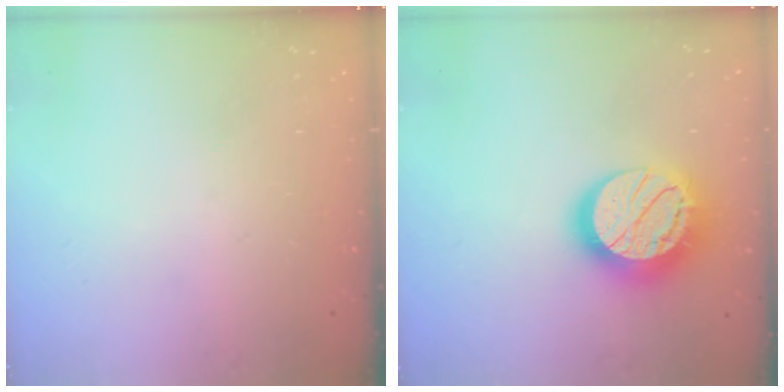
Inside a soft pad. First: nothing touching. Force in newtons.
{"total": 19.3, "press": 19.2, "slide": 1.1}